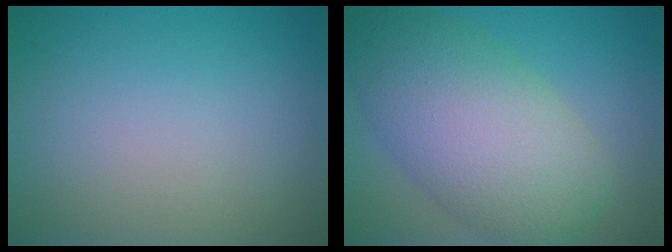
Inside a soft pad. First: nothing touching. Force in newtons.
{"total": 9.7, "press": 9.7, "slide": 0.4}